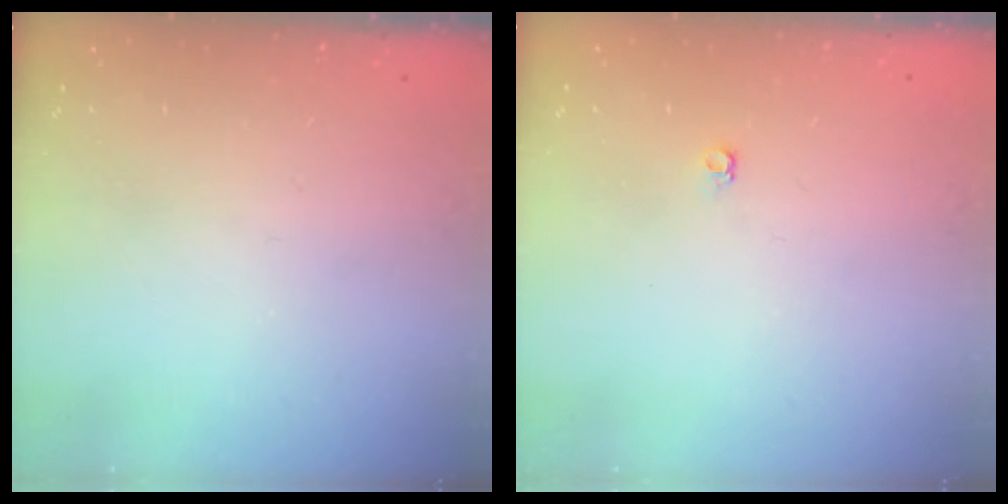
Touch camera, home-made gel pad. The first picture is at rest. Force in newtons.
{"total": 3.6, "press": 3.5, "slide": 0.6}